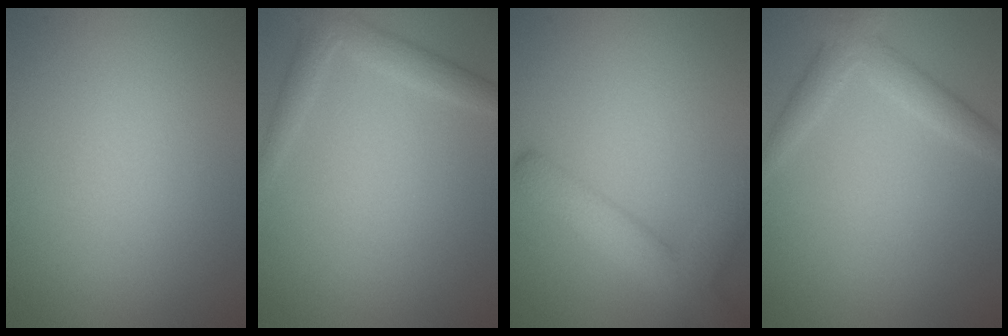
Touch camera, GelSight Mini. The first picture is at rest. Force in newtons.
{"total": 2.4, "press": 2.4, "slide": 0.2}
{"total": 4.7, "press": 4.7, "slide": 0.3}
{"total": 3.0, "press": 3.0, "slide": 0.3}